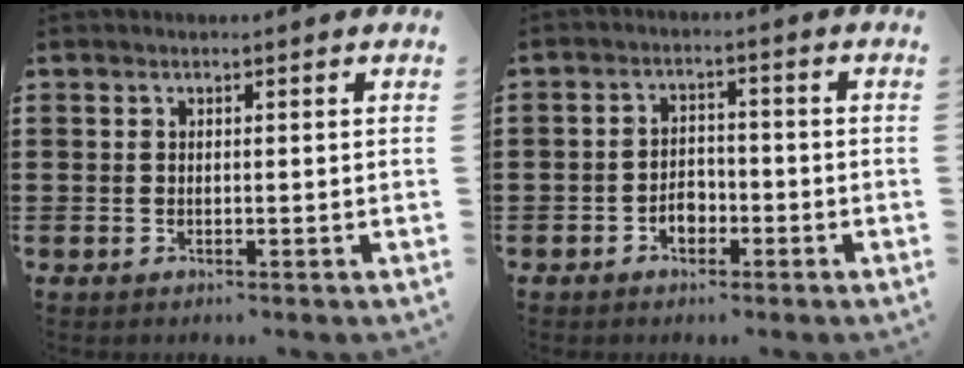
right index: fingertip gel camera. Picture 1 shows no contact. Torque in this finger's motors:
{"motor_torque": [1.29, 0.85, 0.13, 0.01]}